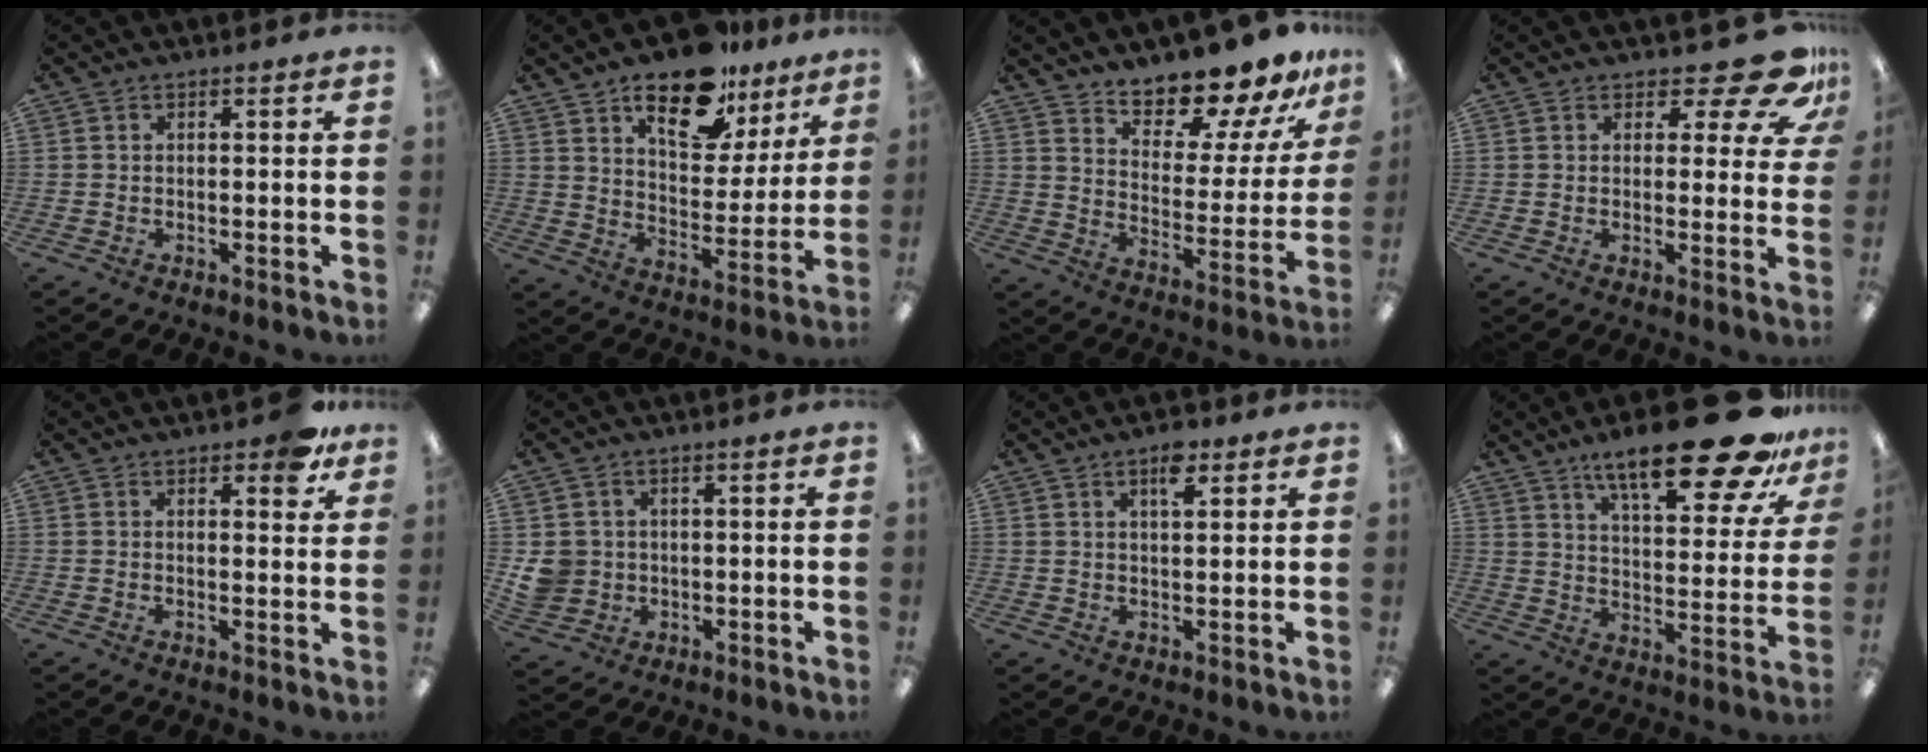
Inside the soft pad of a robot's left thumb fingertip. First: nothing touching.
{"total": 16.9, "force": [11.7, 8.0, 9.3], "torque": [-0.136, -0.062, 0.200]}
{"total": 13.9, "force": [13.1, 3.0, 3.6], "torque": [-0.063, -0.115, 0.231]}
{"total": 11.5, "force": [7.4, 4.6, 7.5], "torque": [-0.091, -0.046, 0.128]}
{"total": 5.5, "force": [3.7, 2.3, 3.4], "torque": [-0.037, -0.014, 0.059]}
{"total": 5.7, "force": [0.7, 5.5, 1.3], "torque": [-0.045, 0.007, 0.016]}
{"total": 5.2, "force": [3.2, 2.0, 3.6], "torque": [-0.054, -0.006, 0.052]}
{"total": 23.9, "force": [16.5, 6.6, 15.9], "torque": [-0.231, -0.106, 0.264]}